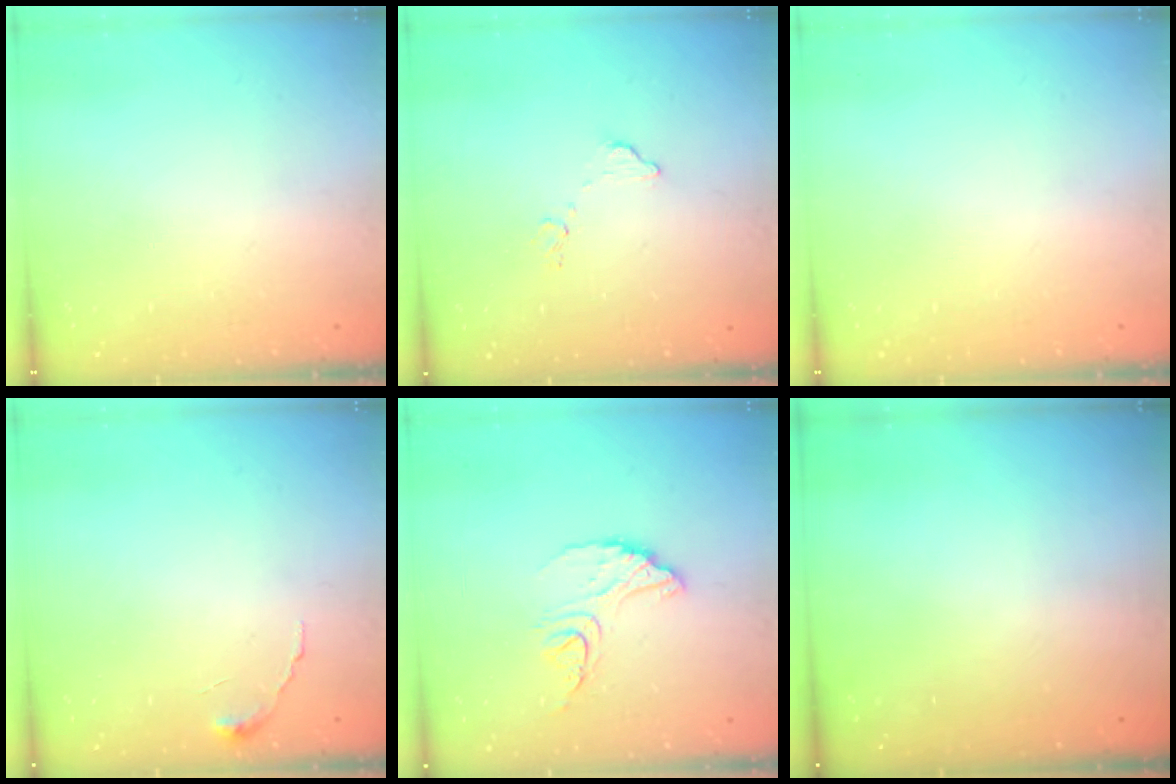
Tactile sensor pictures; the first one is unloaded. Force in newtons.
{"total": 8.8, "press": 8.8, "slide": 0.2}
{"total": 0.0}
{"total": 6.3, "press": 6.3, "slide": 0.3}
{"total": 10.9, "press": 10.9, "slide": 1.0}
{"total": 2.9, "press": 2.9, "slide": 0.3}